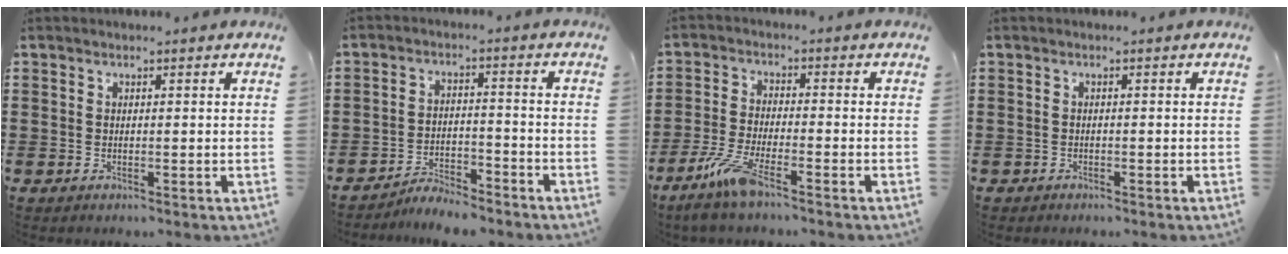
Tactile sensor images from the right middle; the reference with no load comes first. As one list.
[{"total": 4.5, "force": [-4.4, 0.4, 0.4], "torque": [-0.013, 0.006, -0.092]}, {"total": 6.8, "force": [-4.4, 1.1, 5.1], "torque": [-0.120, -0.018, -0.086]}, {"total": 0.6, "force": [-0.6, 0.2, 0.0], "torque": [-0.002, 0.001, -0.013]}]